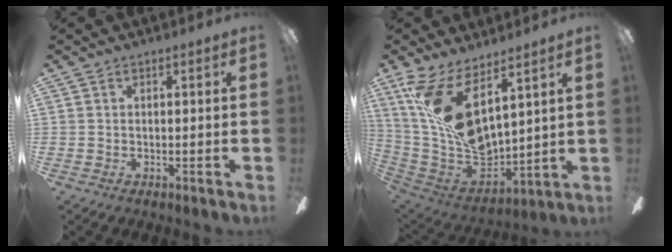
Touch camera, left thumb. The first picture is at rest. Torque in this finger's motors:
{"motor_torque": [1.60, 1.60, 1.79, -0.98, 0.64]}